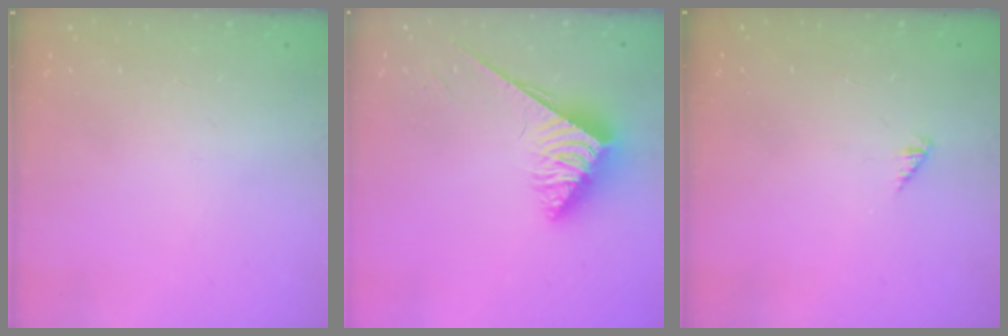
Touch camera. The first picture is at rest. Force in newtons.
{"total": 3.8, "press": 3.8, "slide": 0.5}
{"total": 0.0}